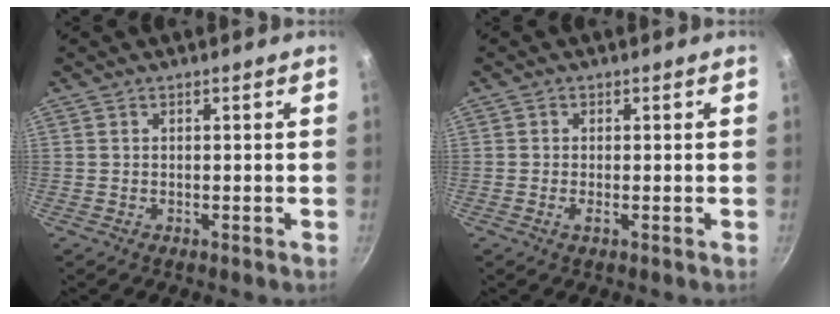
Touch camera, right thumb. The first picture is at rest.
{"total": 1.3, "force": [-0.4, 0.5, 1.1], "torque": [-0.026, 0.001, -0.012]}